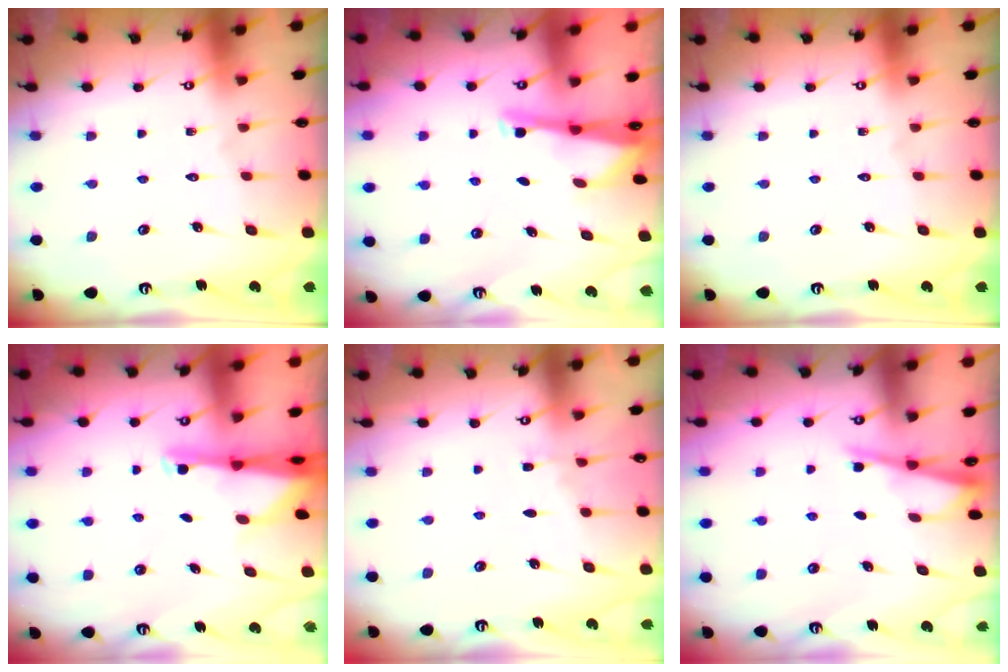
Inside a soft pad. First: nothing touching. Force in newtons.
{"total": 2.5, "press": 2.5, "slide": 0.1}
{"total": 0.0}
{"total": 2.5, "press": 2.5, "slide": 0.5}
{"total": 2.5, "press": 2.4, "slide": 0.4}
{"total": 2.5, "press": 2.4, "slide": 0.3}